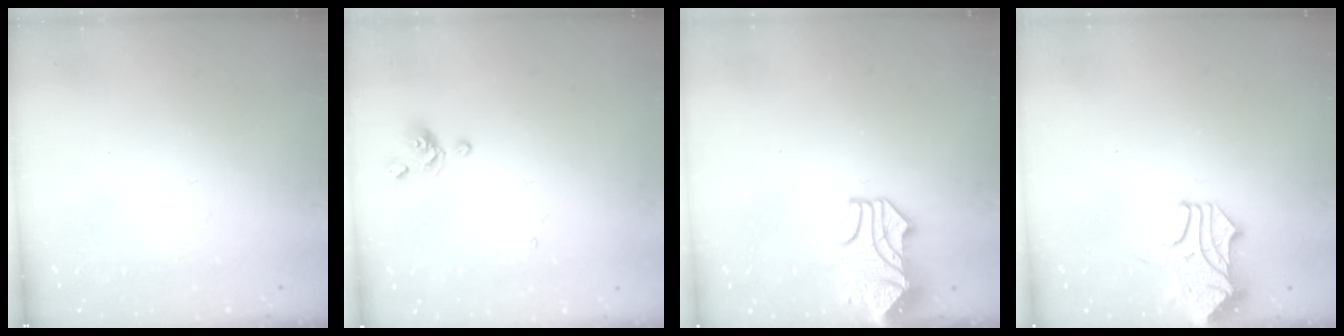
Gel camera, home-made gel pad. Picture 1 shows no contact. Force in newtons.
{"total": 1.4, "press": 1.3, "slide": 0.6}
{"total": 2.0, "press": 1.8, "slide": 1.0}
{"total": 1.4, "press": 1.4, "slide": 0.0}